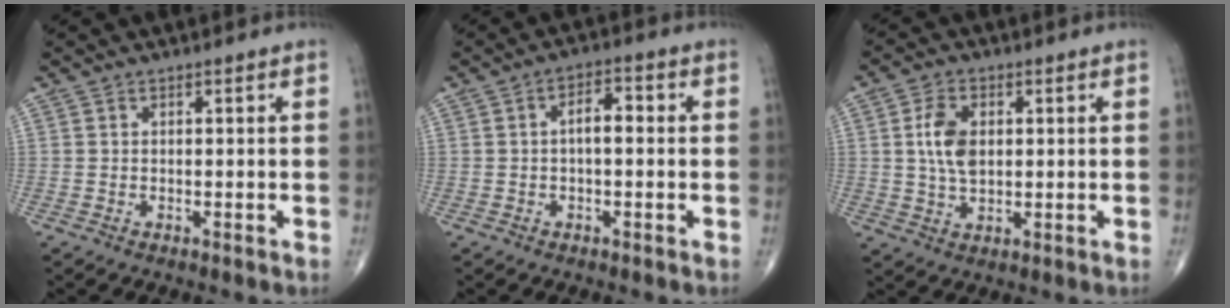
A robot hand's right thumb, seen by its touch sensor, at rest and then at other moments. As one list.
[{"total": 4.5, "force": [0.1, 2.1, 4.0], "torque": [-0.061, 0.017, -0.005]}, {"total": 6.9, "force": [1.0, 4.2, 5.4], "torque": [-0.099, -0.003, 0.019]}]